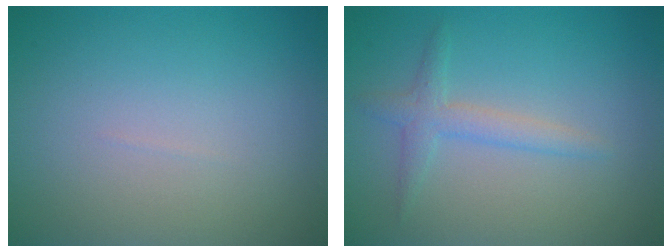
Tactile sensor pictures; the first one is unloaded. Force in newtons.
{"total": 2.0, "press": 2.0, "slide": 0.1}